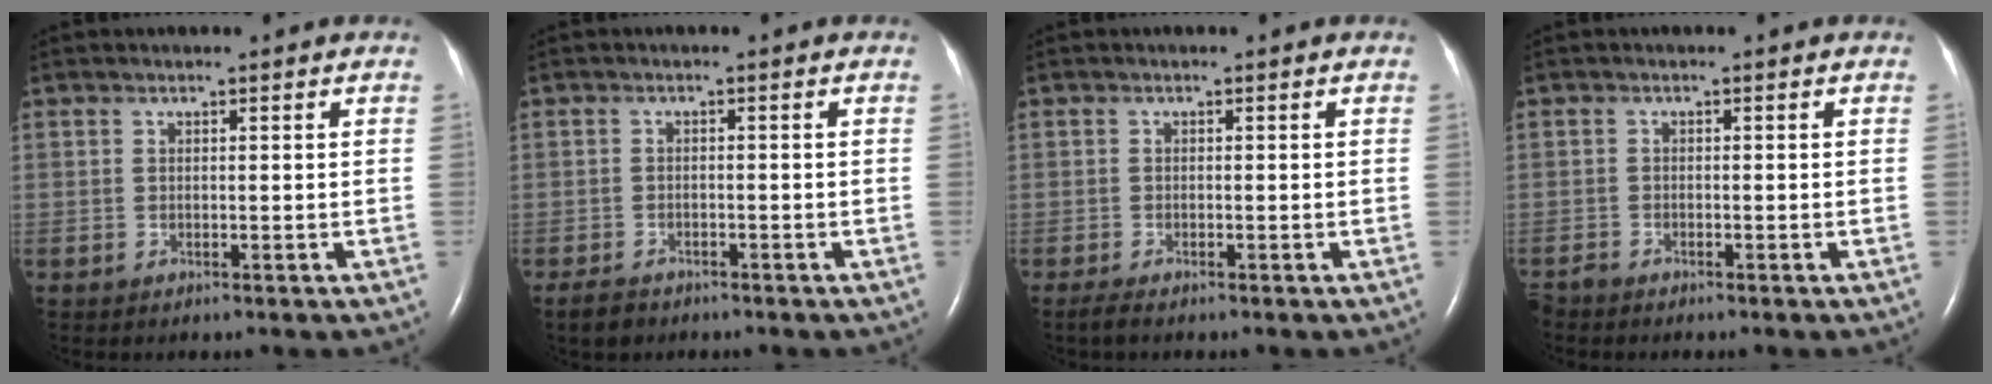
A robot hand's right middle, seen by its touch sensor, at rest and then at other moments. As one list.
[{"total": 2.6, "force": [-2.1, 1.2, 0.9], "torque": [-0.024, -0.002, -0.030]}, {"total": 1.2, "force": [-1.0, 0.0, 0.7], "torque": [-0.026, -0.006, -0.020]}, {"total": 1.2, "force": [-1.2, 0.1, 0.1], "torque": [-0.004, -0.003, -0.021]}]